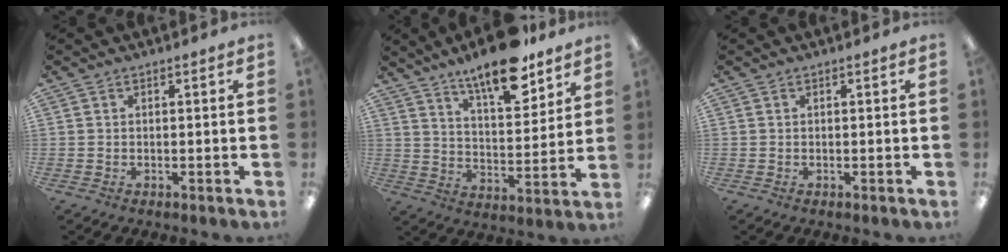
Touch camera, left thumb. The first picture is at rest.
{"total": 14.6, "force": [11.7, 4.1, 7.8], "torque": [-0.119, -0.074, 0.199]}
{"total": 0.0}